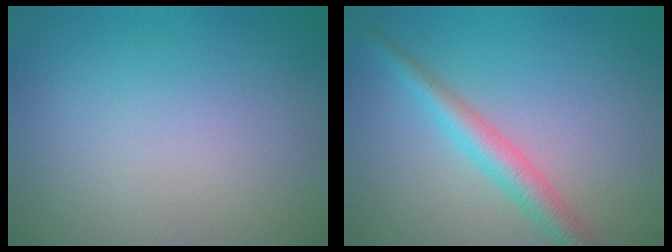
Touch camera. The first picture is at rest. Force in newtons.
{"total": 3.2, "press": 3.2, "slide": 0.1}